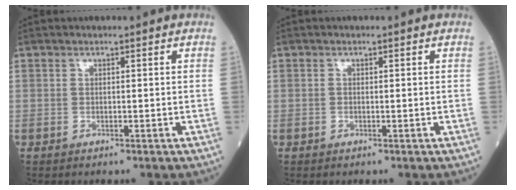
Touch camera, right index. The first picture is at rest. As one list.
[{"total": 0.0}]